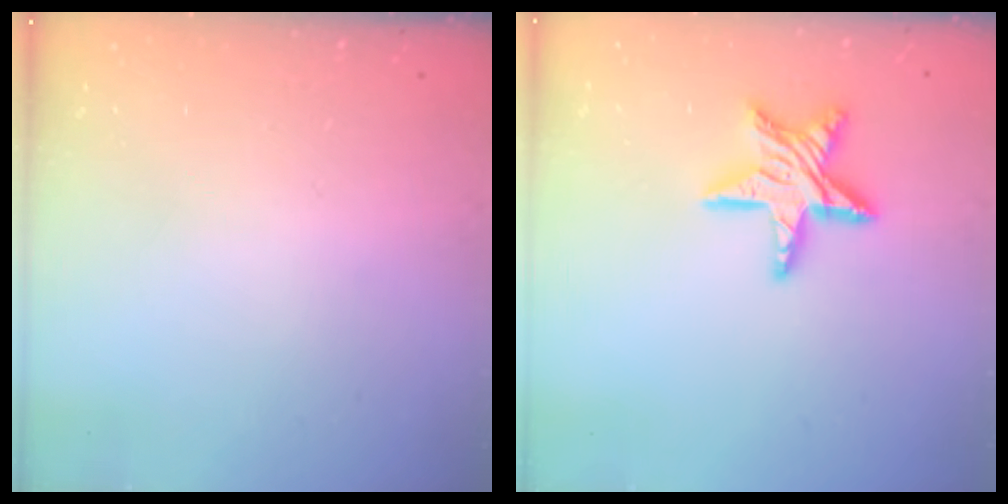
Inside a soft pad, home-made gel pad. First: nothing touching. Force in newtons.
{"total": 13.1, "press": 13.0, "slide": 1.2}